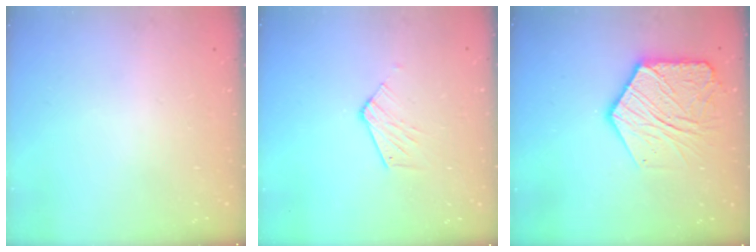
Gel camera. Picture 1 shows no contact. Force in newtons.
{"total": 7.0, "press": 7.0, "slide": 0.4}
{"total": 15.7, "press": 15.6, "slide": 1.2}